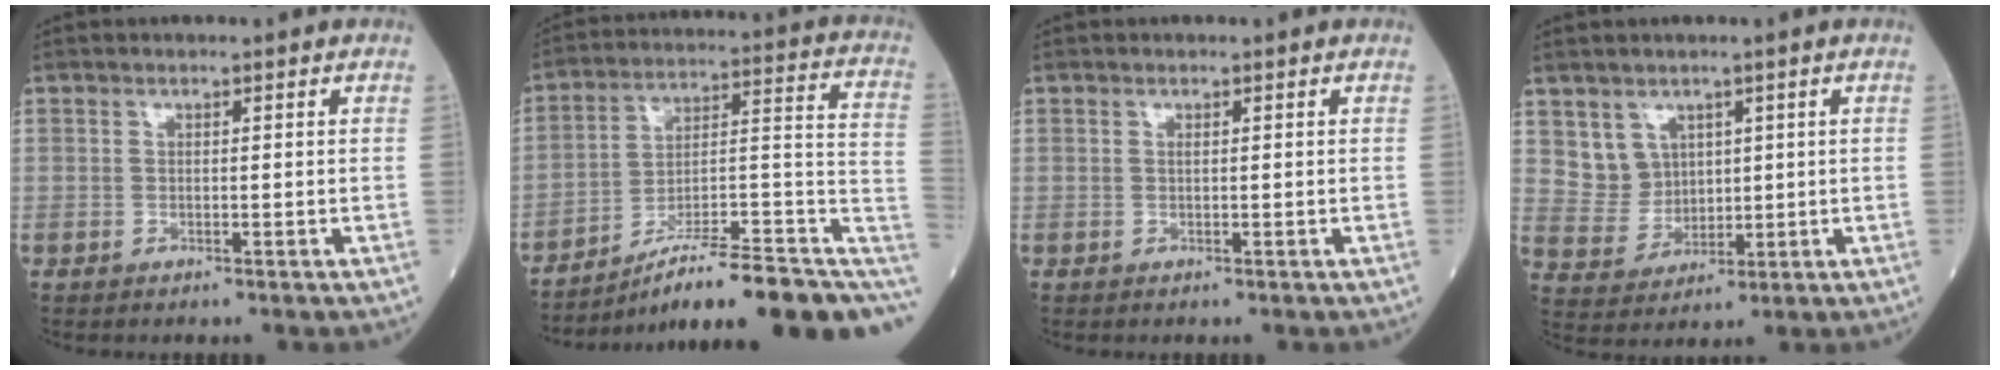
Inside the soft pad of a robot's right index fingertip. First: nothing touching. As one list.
[{"total": 21.8, "force": [-13.3, 3.7, 16.8], "torque": [-0.168, 0.037, -0.199]}, {"total": 0.0}, {"total": 5.4, "force": [2.5, 4.8, 0.7], "torque": [-0.019, 0.012, 0.059]}]